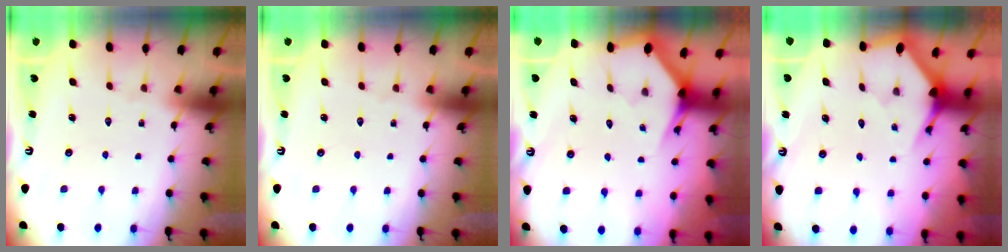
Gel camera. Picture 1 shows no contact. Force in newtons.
{"total": 0.0}
{"total": 3.0, "press": 3.0, "slide": 0.0}
{"total": 3.5, "press": 3.5, "slide": 0.1}